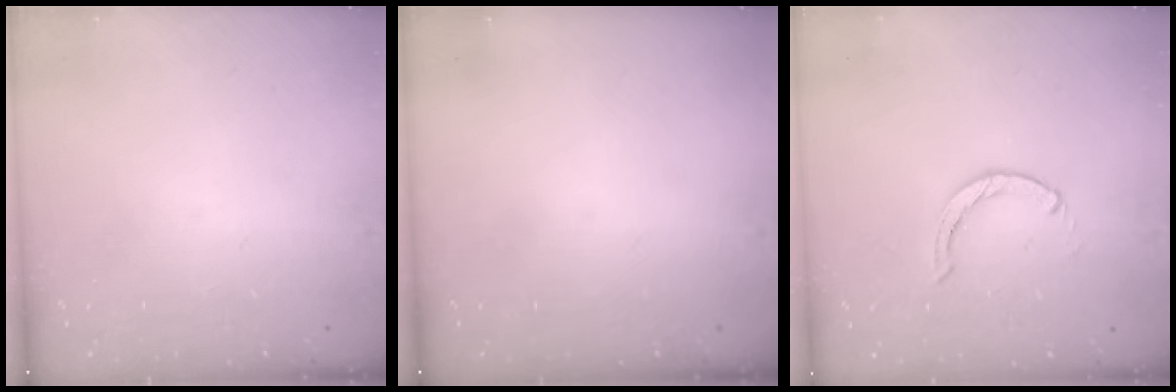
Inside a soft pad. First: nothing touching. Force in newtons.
{"total": 0.0}
{"total": 0.0}